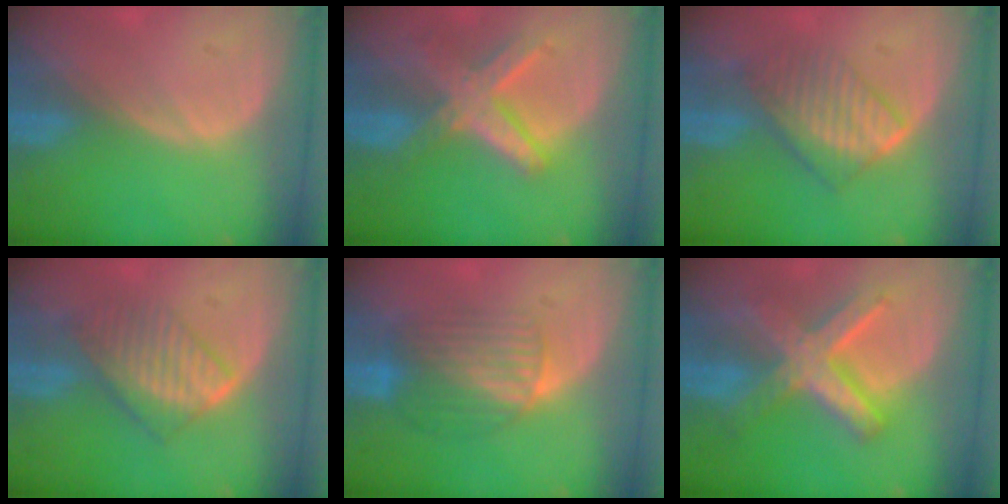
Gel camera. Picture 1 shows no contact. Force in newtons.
{"total": 8.2, "press": 7.0, "slide": 4.2}
{"total": 6.6, "press": 6.4, "slide": 1.8}
{"total": 6.7, "press": 6.4, "slide": 1.9}
{"total": 6.5, "press": 6.4, "slide": 1.0}
{"total": 9.0, "press": 9.0, "slide": 0.6}